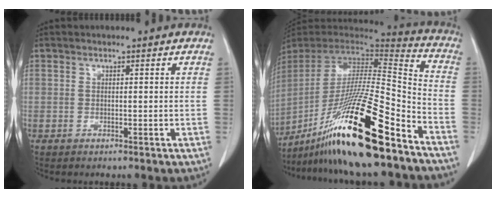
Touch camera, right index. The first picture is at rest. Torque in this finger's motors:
{"motor_torque": [1.59, -0.55, 0.63, 0.21]}